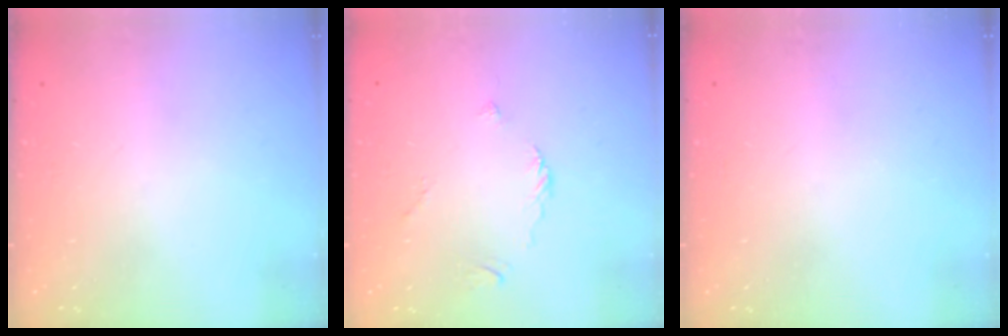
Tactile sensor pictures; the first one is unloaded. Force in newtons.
{"total": 2.5, "press": 2.4, "slide": 0.7}
{"total": 0.0}